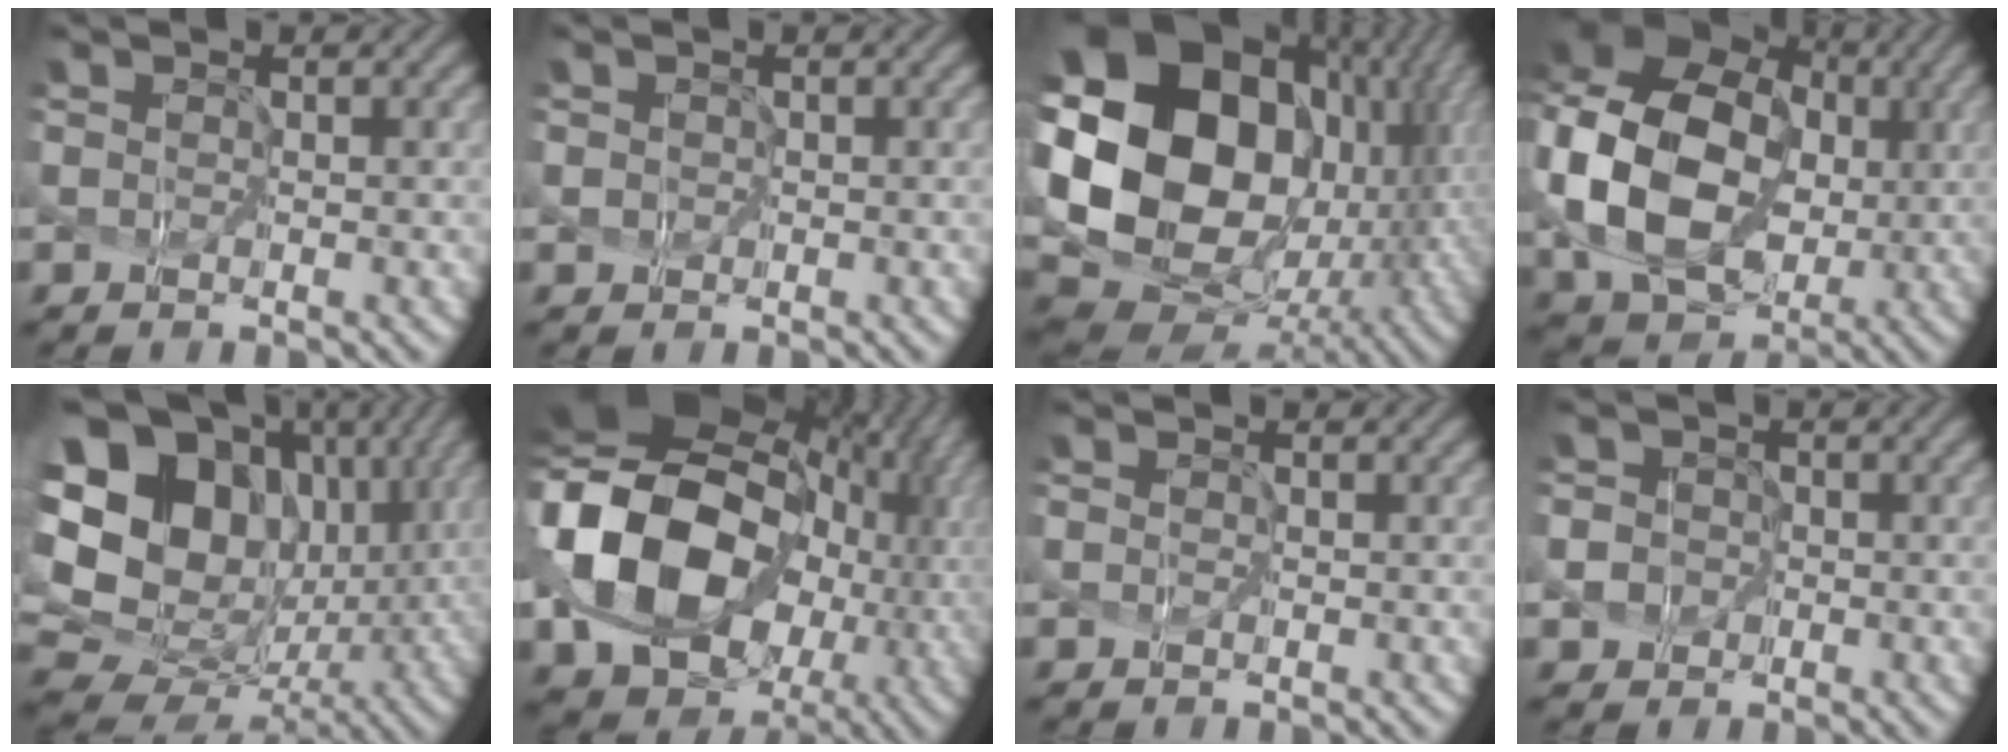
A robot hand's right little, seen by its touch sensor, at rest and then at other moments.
{"total": 1.8, "force": [0.2, 1.7, 0.7], "torque": [0.002, 0.018, -0.018]}
{"total": 19.9, "force": [2.7, 14.7, 13.2], "torque": [-0.296, -0.005, 0.096]}
{"total": 13.8, "force": [0.5, 10.7, 8.8], "torque": [-0.205, -0.009, 0.017]}
{"total": 21.9, "force": [5.4, 18.1, 11.0], "torque": [-0.260, 0.033, 0.093]}
{"total": 17.1, "force": [-0.1, 13.3, 10.8], "torque": [-0.233, -0.014, 0.022]}
{"total": 0.0}
{"total": 5.7, "force": [-2.1, 5.2, 1.2], "torque": [-0.044, -0.004, -0.057]}